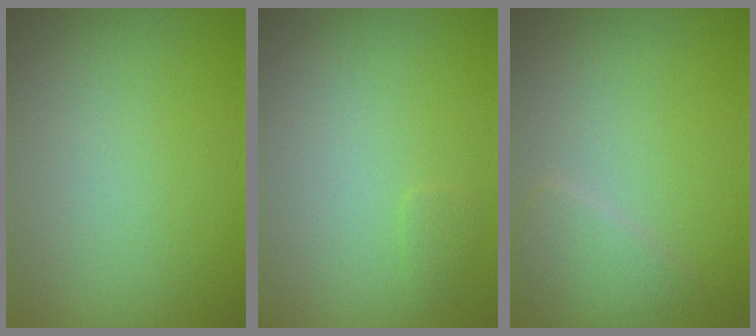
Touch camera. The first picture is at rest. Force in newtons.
{"total": 0.6, "press": 0.6, "slide": 0.0}
{"total": 2.5, "press": 2.5, "slide": 0.0}